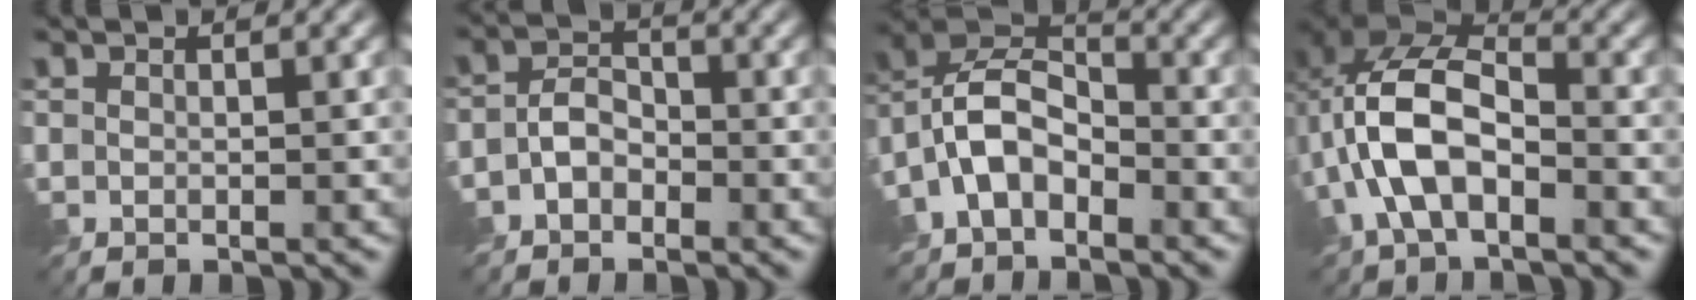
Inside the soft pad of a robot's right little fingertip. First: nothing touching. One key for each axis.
{"total": 2.5, "fx": -1.4, "fy": 1.6, "fz": 1.4, "tx": -0.029, "ty": 0.009, "tz": -0.033}
{"total": 5.8, "fx": -3.2, "fy": 3.1, "fz": 3.7, "tx": -0.079, "ty": 0.014, "tz": -0.073}
{"total": 8.6, "fx": -2.0, "fy": 4.8, "fz": 6.9, "tx": -0.150, "ty": 0.016, "tz": -0.044}